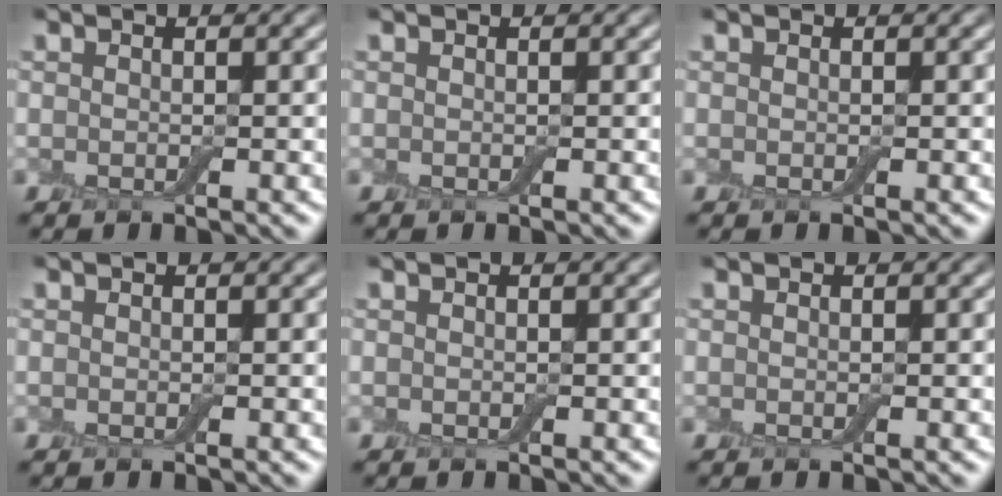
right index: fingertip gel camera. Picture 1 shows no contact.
{"total": 0.0}
{"total": 0.0}
{"total": 0.0}
{"total": 0.0}
{"total": 0.0}